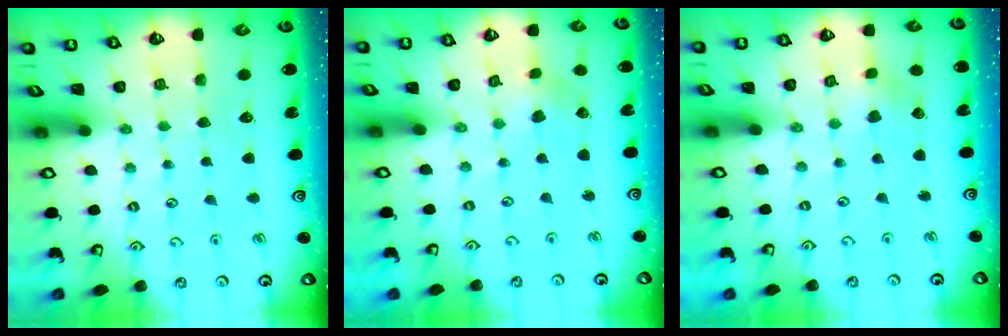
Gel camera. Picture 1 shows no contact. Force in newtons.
{"total": 1.4, "press": 1.4, "slide": 0.2}
{"total": 2.5, "press": 2.5, "slide": 0.3}